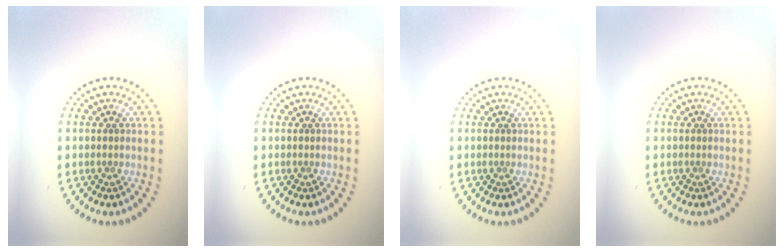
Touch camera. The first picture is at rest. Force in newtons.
{"total": 0.0}
{"total": 0.0}
{"total": 0.0}